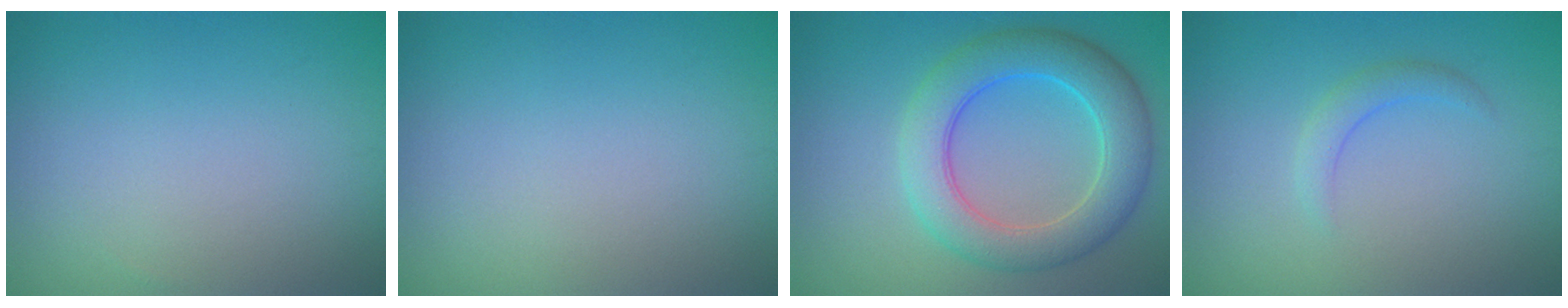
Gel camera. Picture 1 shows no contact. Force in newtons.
{"total": 0.0}
{"total": 6.6, "press": 6.6, "slide": 0.1}
{"total": 1.5, "press": 1.5, "slide": 0.1}